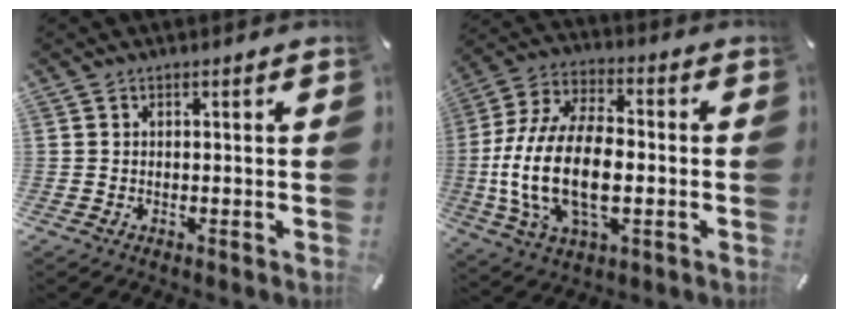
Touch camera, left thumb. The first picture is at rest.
{"total": 19.1, "force": [-3.1, 10.9, 15.4], "torque": [-0.332, -0.004, -0.052]}